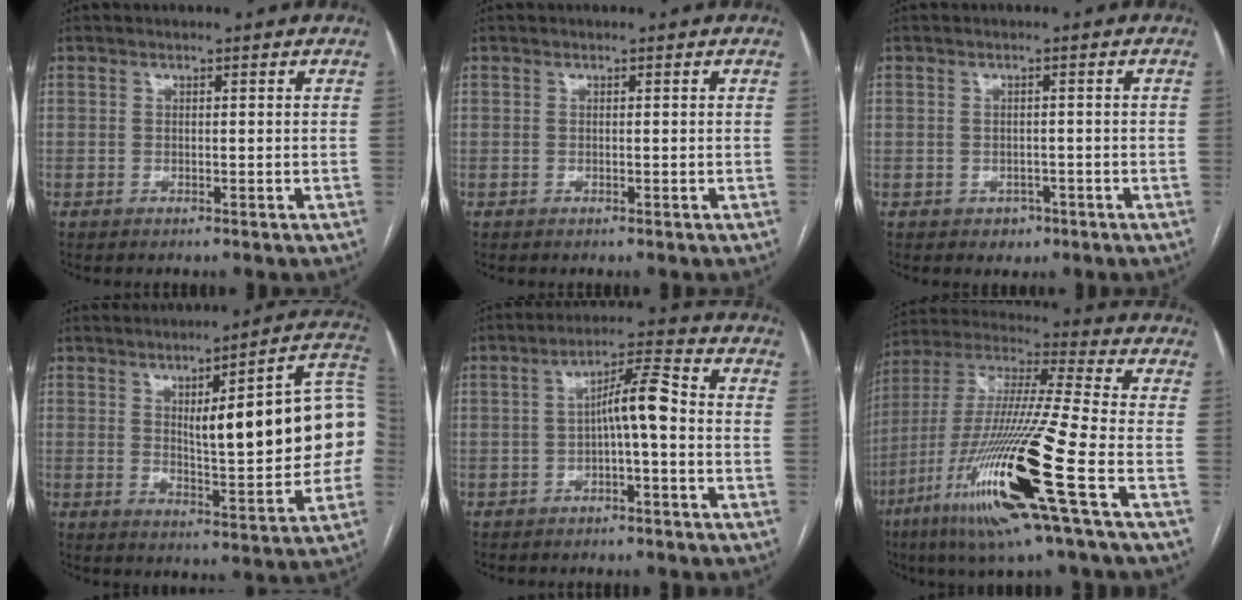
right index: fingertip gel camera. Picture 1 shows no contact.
{"total": 0.0}
{"total": 2.2, "force": [-1.1, 1.9, 0.6], "torque": [-0.002, 0.006, -0.010]}
{"total": 18.2, "force": [1.9, 3.3, 17.8], "torque": [-0.221, 0.028, 0.029]}
{"total": 6.4, "force": [-0.8, 0.8, 6.3], "torque": [-0.104, 0.025, -0.014]}
{"total": 21.9, "force": [-8.9, 0.0, 20.0], "torque": [-0.416, -0.038, -0.173]}